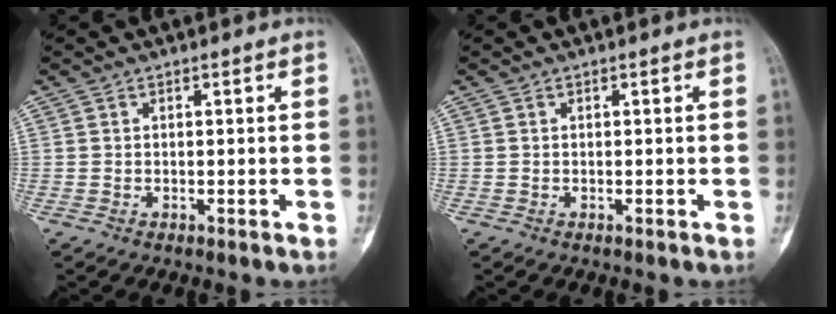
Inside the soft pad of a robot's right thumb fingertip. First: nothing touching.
{"total": 0.0}